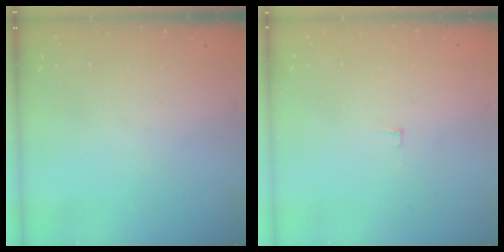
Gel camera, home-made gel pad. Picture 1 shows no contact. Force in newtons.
{"total": 2.4, "press": 2.4, "slide": 0.2}